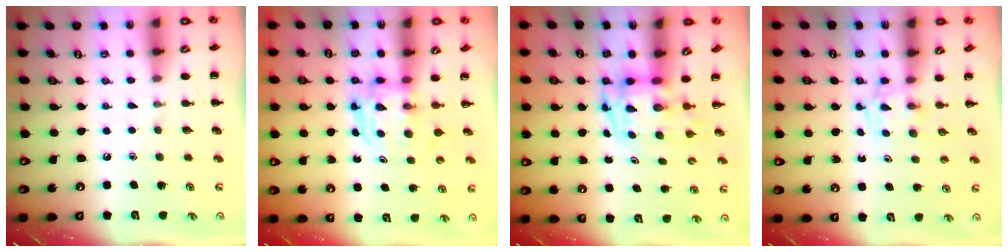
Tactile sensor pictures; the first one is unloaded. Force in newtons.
{"total": 3.6, "press": 3.6, "slide": 0.3}
{"total": 3.4, "press": 3.4, "slide": 0.7}
{"total": 2.5, "press": 2.2, "slide": 1.3}